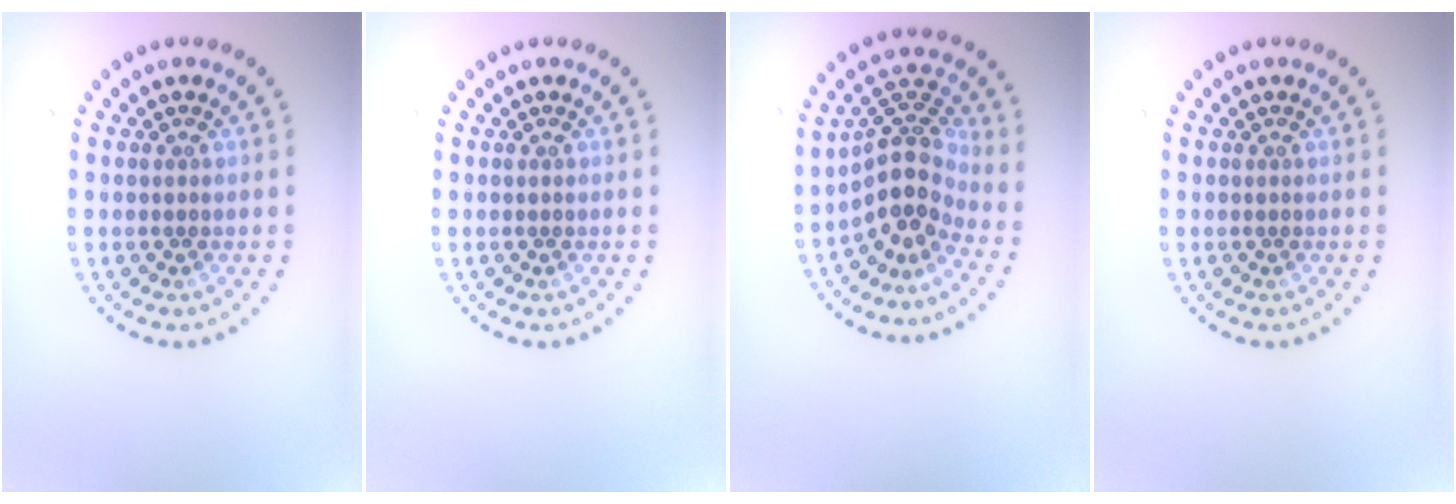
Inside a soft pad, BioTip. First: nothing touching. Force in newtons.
{"total": 0.0}
{"total": 4.6, "press": 3.4, "slide": 3.1}
{"total": 0.0}